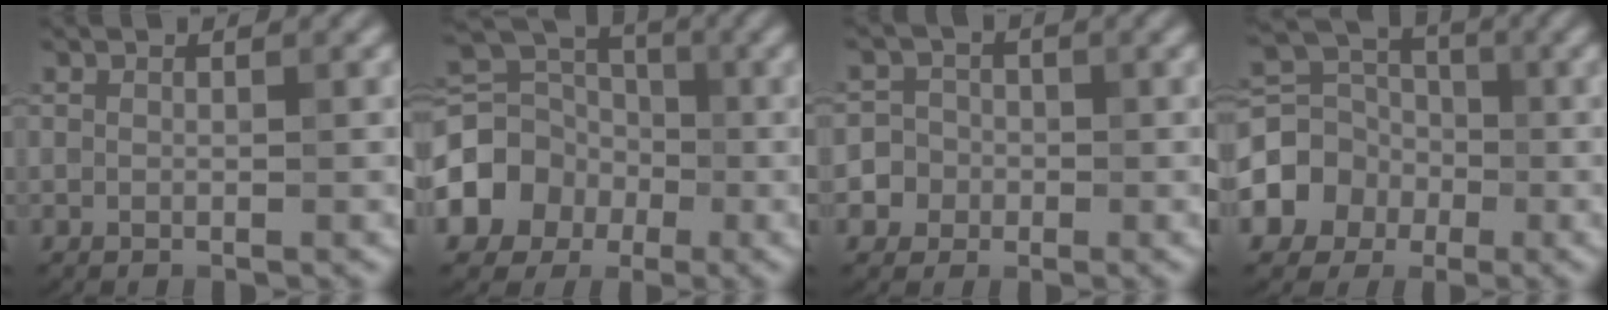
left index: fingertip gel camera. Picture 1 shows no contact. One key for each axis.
{"total": 7.4, "fx": -2.1, "fy": 6.2, "fz": 3.4, "tx": -0.057, "ty": 0.005, "tz": -0.055}
{"total": 5.1, "fx": -1.9, "fy": 4.7, "fz": 0.5, "tx": 0.007, "ty": 0.014, "tz": -0.058}
{"total": 5.0, "fx": -1.5, "fy": 4.3, "fz": 2.1, "tx": -0.035, "ty": 0.014, "tz": -0.042}